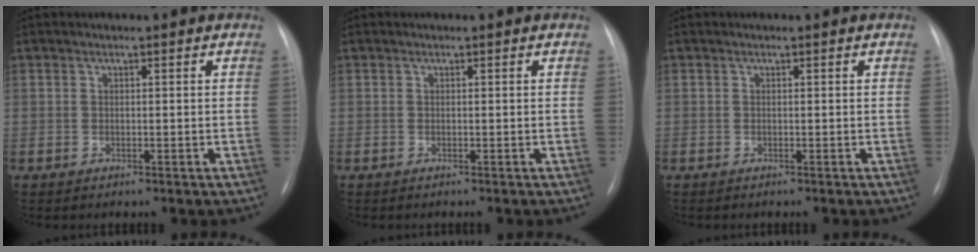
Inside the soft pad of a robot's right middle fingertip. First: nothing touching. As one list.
[{"total": 0.0}, {"total": 0.0}]